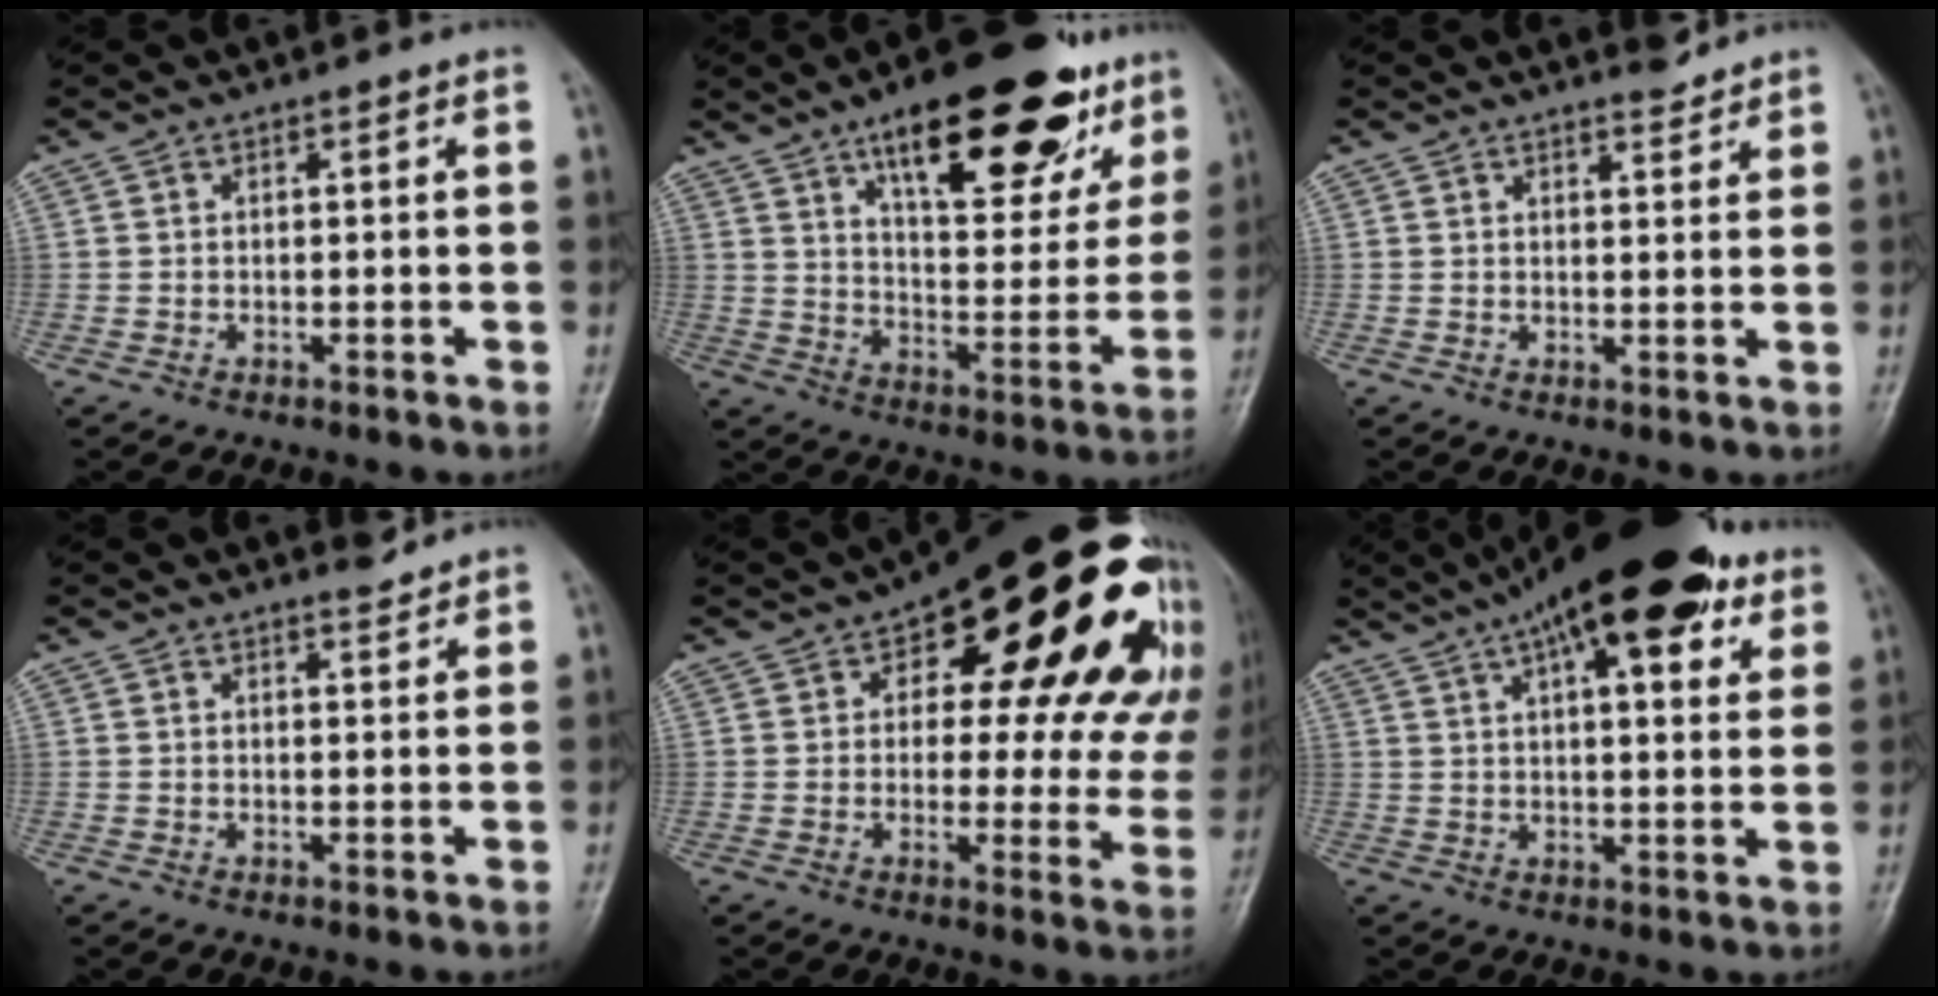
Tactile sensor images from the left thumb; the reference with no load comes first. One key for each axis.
{"total": 25.4, "fx": 14.9, "fy": 9.8, "fz": 18.1, "tx": -0.211, "ty": -0.044, "tz": 0.227}
{"total": 3.0, "fx": 2.7, "fy": 0.8, "fz": 1.0, "tx": -0.003, "ty": -0.021, "tz": 0.038}
{"total": 2.7, "fx": 2.6, "fy": 0.6, "fz": 0.6, "tx": 0.001, "ty": -0.022, "tz": 0.037}
{"total": 30.5, "fx": 14.3, "fy": 12.9, "fz": 23.6, "tx": -0.233, "ty": 0.007, "tz": 0.192}
{"total": 20.7, "fx": 11.8, "fy": 7.5, "fz": 15.3, "tx": -0.213, "ty": -0.001, "tz": 0.176}